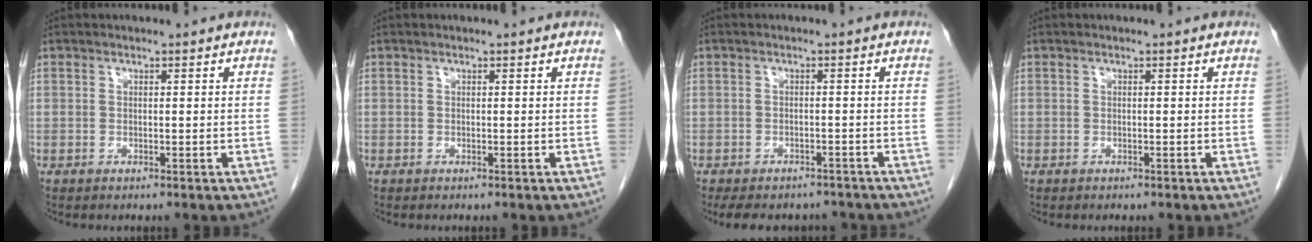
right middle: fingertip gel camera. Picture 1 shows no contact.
{"total": 0.0}
{"total": 10.2, "force": [-8.8, 4.1, 3.1], "torque": [-0.055, 0.003, -0.108]}
{"total": 0.0}